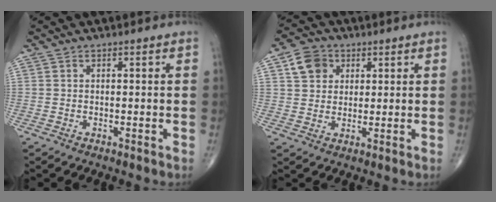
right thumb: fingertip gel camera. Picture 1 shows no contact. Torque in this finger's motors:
{"motor_torque": [-0.71, 0.77, 0.04, -0.05, 0.05]}